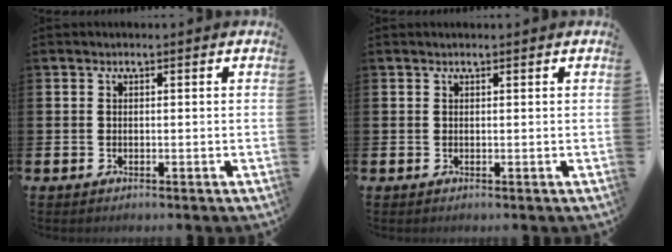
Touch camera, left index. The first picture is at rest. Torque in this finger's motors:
{"motor_torque": [0.22, -0.54, -0.09, 0.01]}